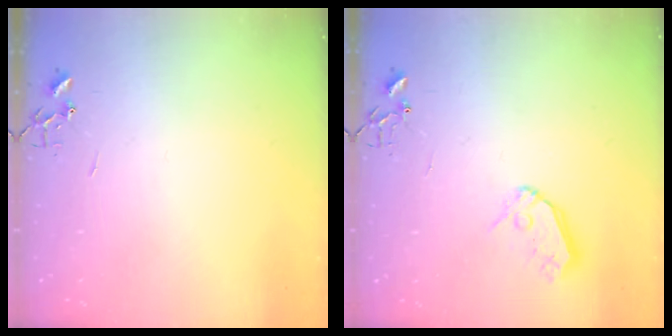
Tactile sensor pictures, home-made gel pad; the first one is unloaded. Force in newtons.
{"total": 8.6, "press": 8.6, "slide": 0.7}